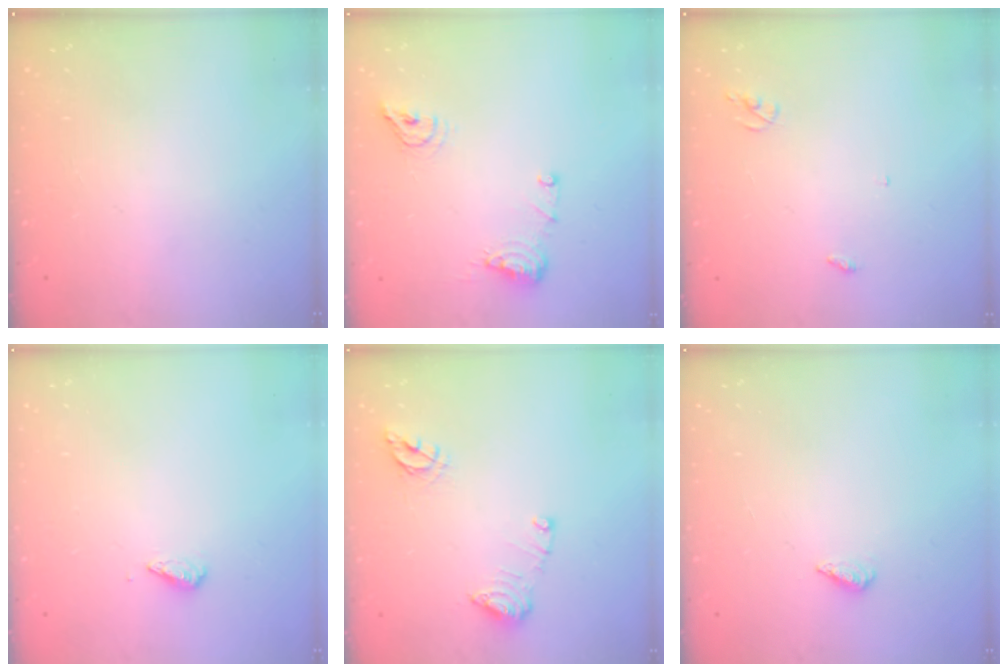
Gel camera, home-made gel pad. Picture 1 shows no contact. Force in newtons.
{"total": 8.9, "press": 8.8, "slide": 1.4}
{"total": 2.6, "press": 2.6, "slide": 0.2}
{"total": 2.9, "press": 2.9, "slide": 0.4}
{"total": 10.0, "press": 9.9, "slide": 1.0}
{"total": 2.1, "press": 1.9, "slide": 0.8}